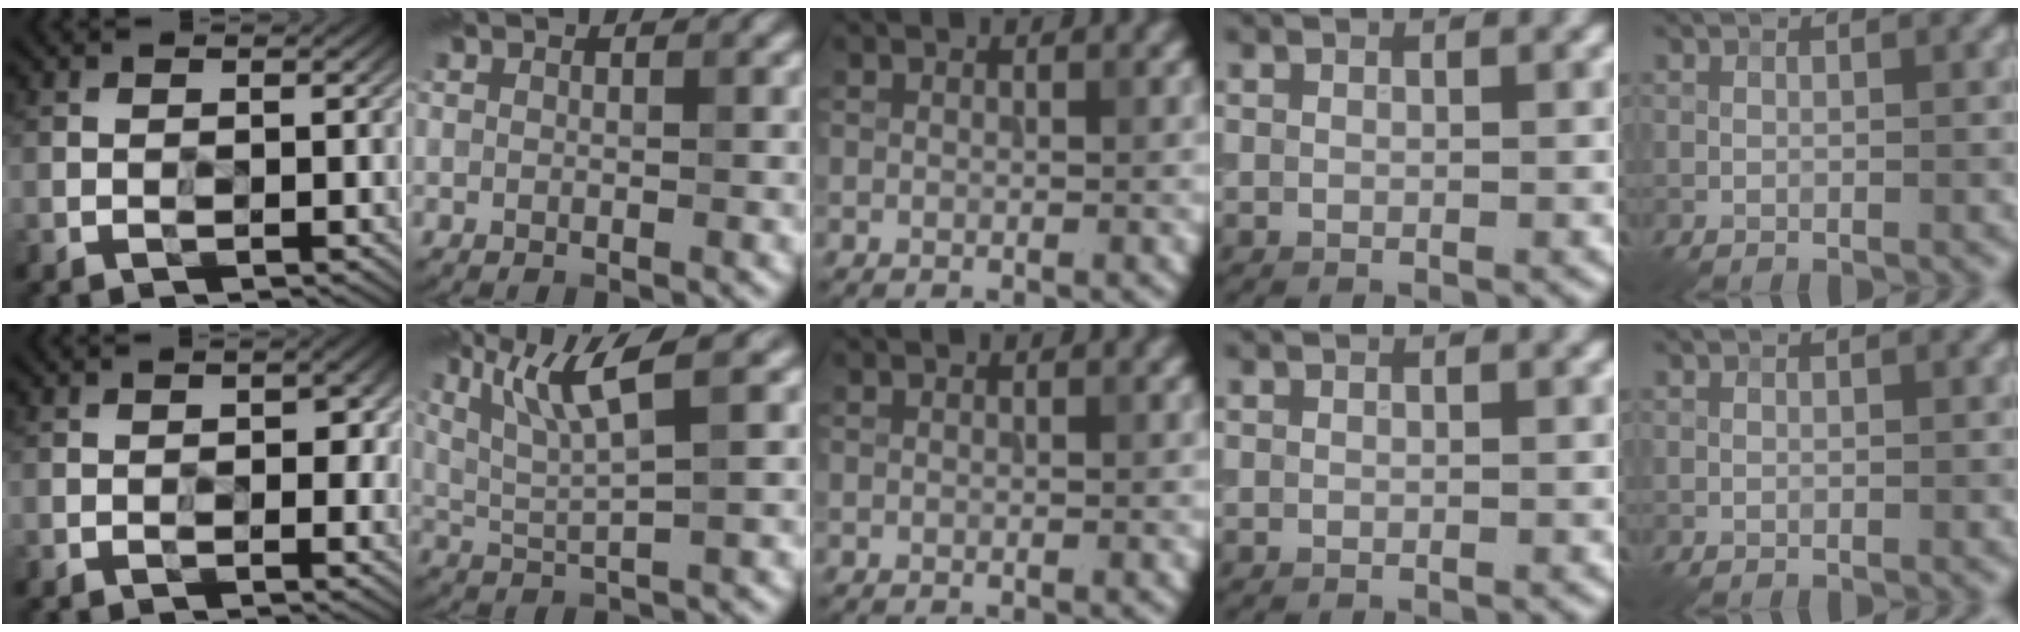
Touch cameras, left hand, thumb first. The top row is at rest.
{"thumb": {"total": 4.2, "force": [0.2, 2.4, 3.5], "torque": [-0.036, 0.000, 0.006]}, "index": {"total": 5.2, "force": [2.3, 0.7, 4.6], "torque": [-0.099, 0.011, 0.062]}}